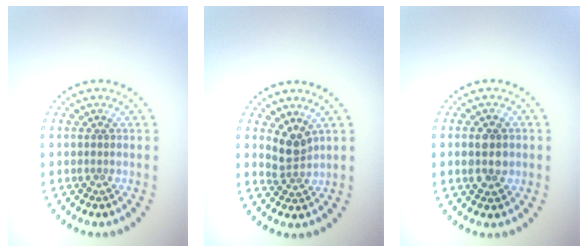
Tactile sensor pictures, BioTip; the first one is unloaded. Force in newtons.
{"total": 2.4, "press": 1.8, "slide": 1.5}
{"total": 2.9, "press": 2.9, "slide": 0.1}